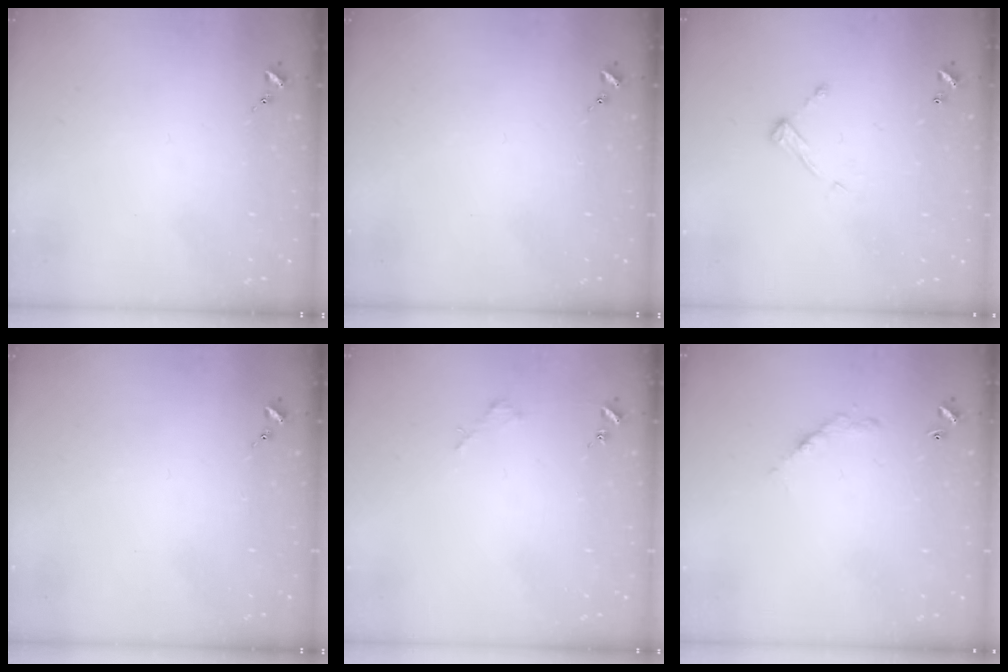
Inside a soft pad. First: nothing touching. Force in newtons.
{"total": 0.0}
{"total": 7.3, "press": 7.3, "slide": 0.4}
{"total": 0.0}
{"total": 1.8, "press": 1.8, "slide": 0.2}
{"total": 5.1, "press": 5.1, "slide": 0.4}